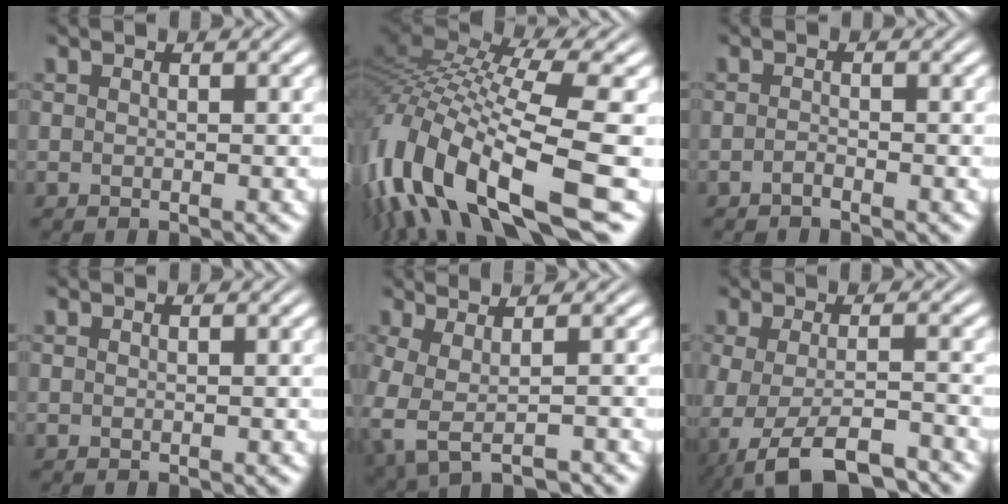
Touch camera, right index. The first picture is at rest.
{"total": 13.4, "force": [-2.9, 7.8, 10.6], "torque": [-0.234, -0.030, -0.035]}
{"total": 1.2, "force": [-1.1, 0.5, 0.3], "torque": [-0.011, -0.002, -0.022]}
{"total": 0.0}
{"total": 6.3, "force": [-0.1, 4.1, 4.8], "torque": [-0.105, -0.008, 0.004]}
{"total": 7.3, "force": [-4.5, 3.3, 4.7], "torque": [-0.104, -0.030, -0.055]}